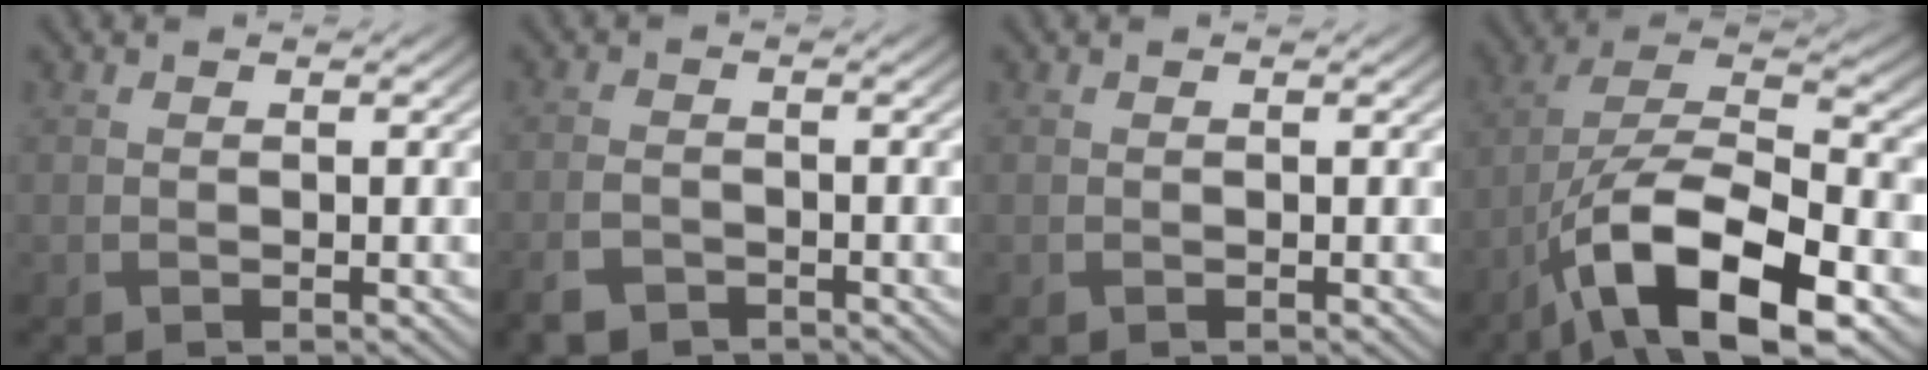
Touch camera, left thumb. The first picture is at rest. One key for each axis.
{"total": 3.4, "fx": -2.5, "fy": 1.7, "fz": 1.5, "tx": -0.034, "ty": -0.007, "tz": -0.055}
{"total": 0.0}
{"total": 15.0, "fx": -7.4, "fy": 5.6, "fz": 11.8, "tx": -0.227, "ty": -0.007, "tz": -0.140}